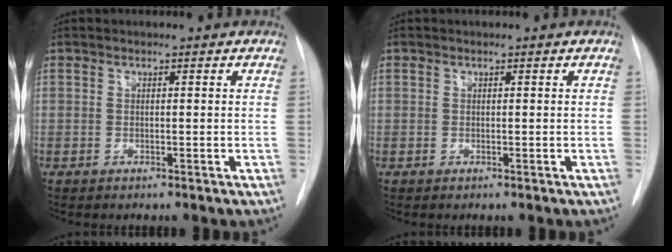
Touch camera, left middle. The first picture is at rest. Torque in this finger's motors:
{"motor_torque": [0.00, -0.04, 0.05, 0.02]}